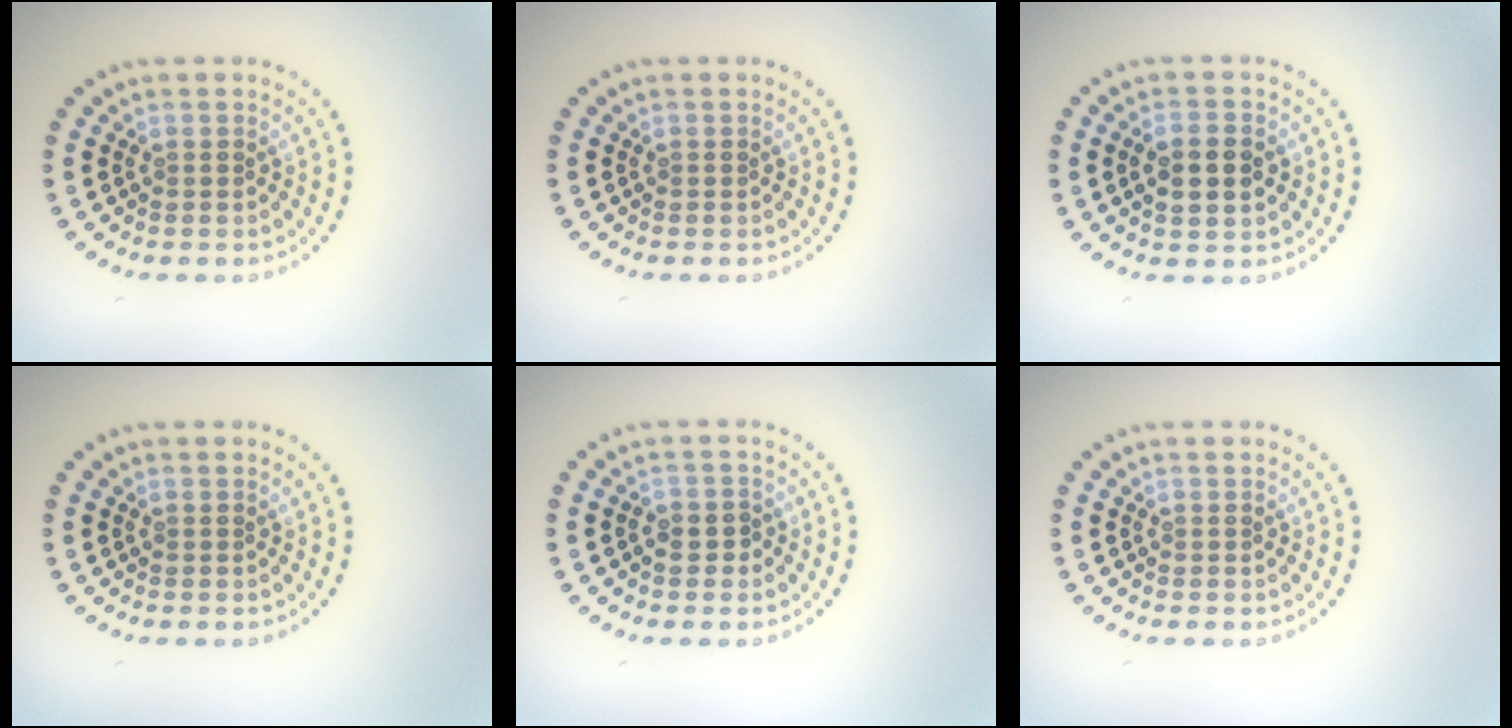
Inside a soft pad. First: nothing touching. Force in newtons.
{"total": 0.0}
{"total": 2.9, "press": 2.9, "slide": 0.1}
{"total": 0.0}
{"total": 1.4, "press": 1.2, "slide": 0.6}
{"total": 0.0}